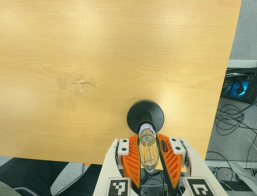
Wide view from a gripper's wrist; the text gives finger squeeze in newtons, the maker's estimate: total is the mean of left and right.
{"total": 17.7, "left": 16.5, "right": 18.9}